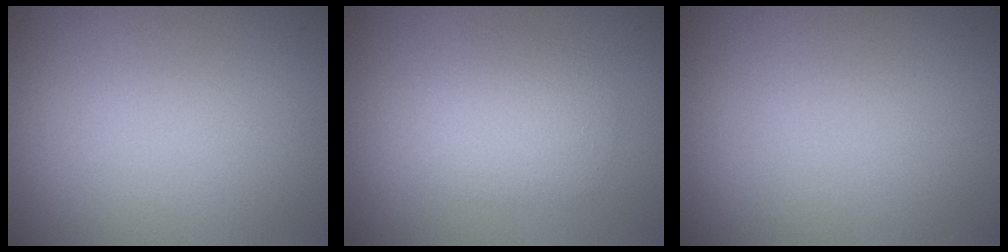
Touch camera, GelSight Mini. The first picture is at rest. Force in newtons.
{"total": 2.9, "press": 2.9, "slide": 0.1}
{"total": 0.0}